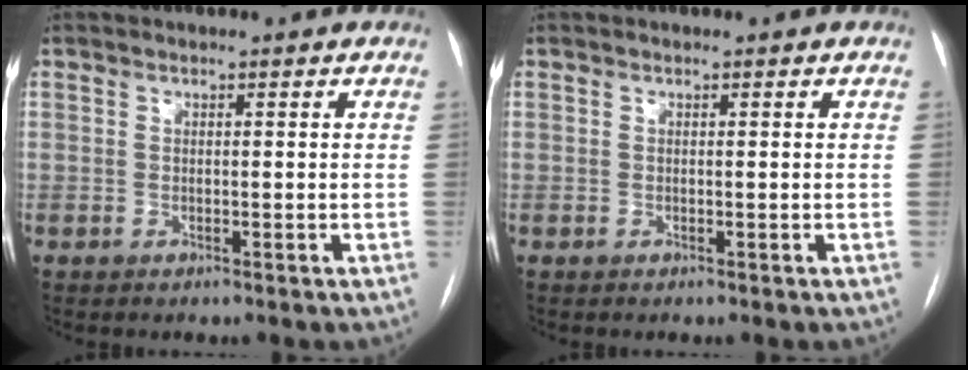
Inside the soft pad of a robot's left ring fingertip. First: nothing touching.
{"total": 0.0}